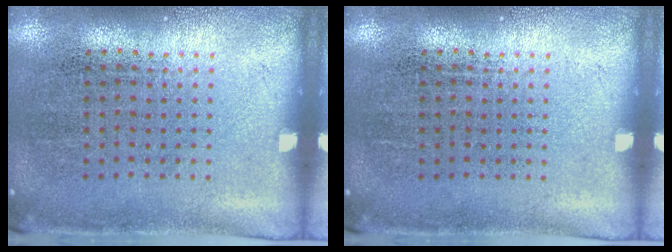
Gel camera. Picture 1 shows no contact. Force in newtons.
{"total": 0.0}